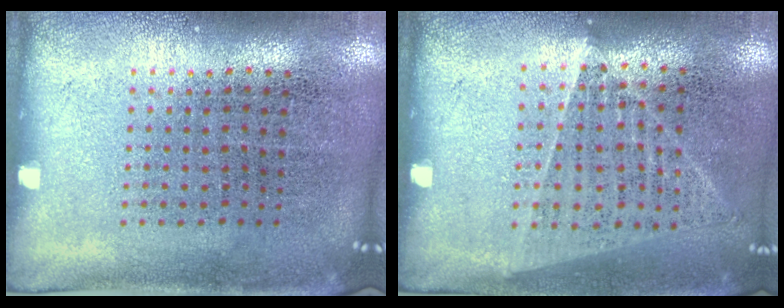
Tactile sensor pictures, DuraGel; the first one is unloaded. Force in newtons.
{"total": 1.2, "press": 1.1, "slide": 0.1}